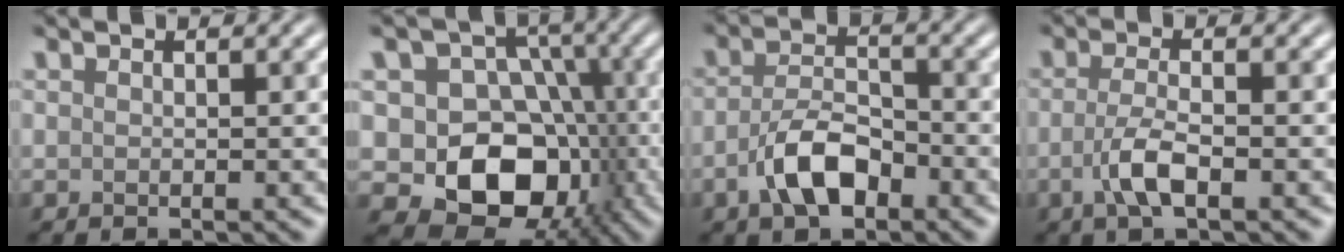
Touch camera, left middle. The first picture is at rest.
{"total": 10.4, "force": [-1.8, 8.2, 6.1], "torque": [-0.078, -0.012, -0.034]}
{"total": 4.6, "force": [-2.2, 2.3, 3.4], "torque": [-0.067, 0.007, -0.042]}
{"total": 2.9, "force": [-1.0, 0.7, 2.7], "torque": [-0.062, 0.002, -0.024]}